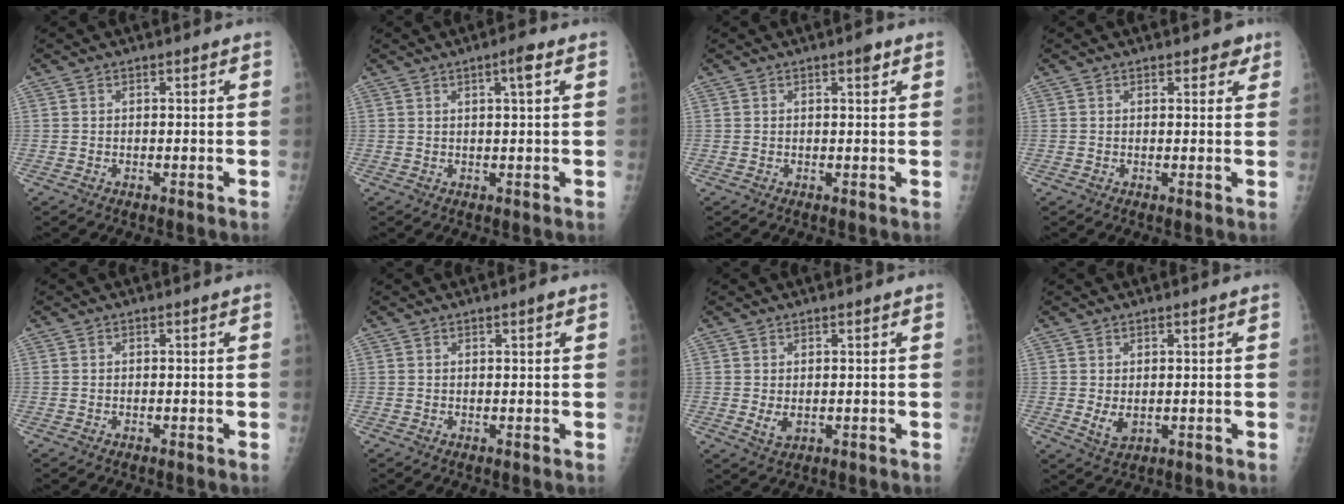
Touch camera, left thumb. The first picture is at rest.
{"total": 3.0, "force": [1.4, 0.3, 2.7], "torque": [-0.042, -0.003, 0.020]}
{"total": 1.8, "force": [1.0, 0.6, 1.3], "torque": [-0.014, -0.002, 0.012]}
{"total": 2.4, "force": [1.6, 1.4, 1.1], "torque": [0.009, -0.005, 0.015]}
{"total": 0.0}
{"total": 1.1, "force": [0.6, 0.2, 0.8], "torque": [-0.011, -0.001, 0.008]}
{"total": 2.7, "force": [0.3, 1.7, 2.2], "torque": [-0.033, -0.009, 0.013]}
{"total": 3.4, "force": [0.4, 2.1, 2.6], "torque": [-0.040, -0.011, 0.015]}